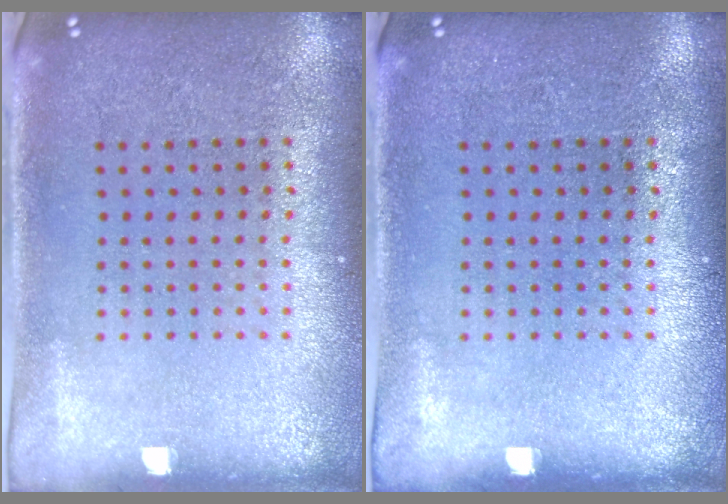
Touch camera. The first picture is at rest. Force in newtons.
{"total": 0.0}